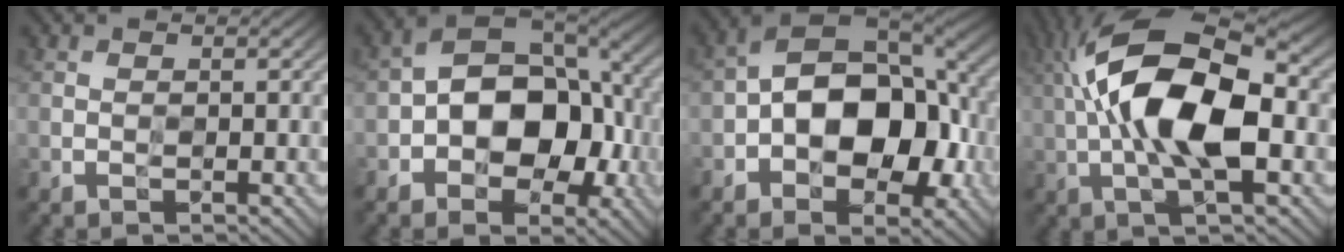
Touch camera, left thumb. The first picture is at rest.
{"total": 13.1, "force": [-2.0, 8.6, 9.6], "torque": [-0.146, 0.002, -0.044]}
{"total": 15.4, "force": [-1.9, 9.3, 12.0], "torque": [-0.181, 0.008, -0.044]}
{"total": 15.0, "force": [0.2, 6.4, 13.6], "torque": [-0.263, 0.021, -0.005]}